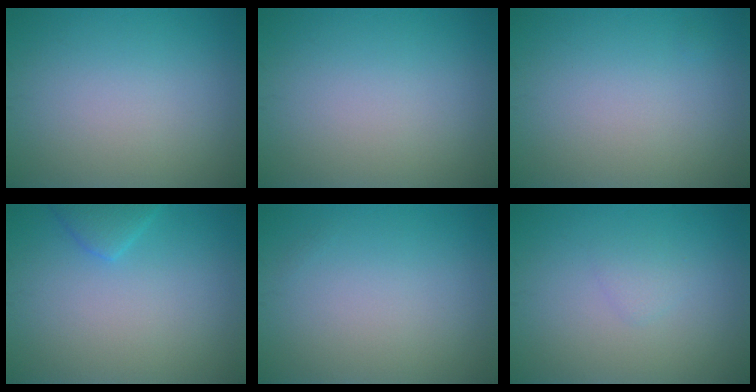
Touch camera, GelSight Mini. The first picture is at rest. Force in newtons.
{"total": 0.0}
{"total": 0.0}
{"total": 1.8, "press": 1.8, "slide": 0.1}
{"total": 0.0}
{"total": 1.0, "press": 1.0, "slide": 0.1}